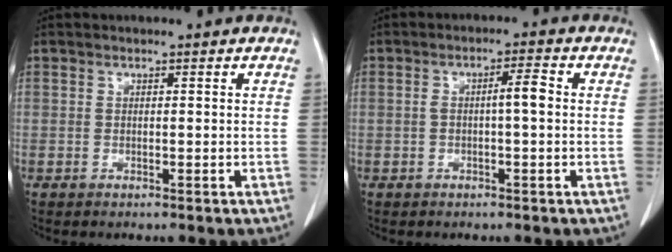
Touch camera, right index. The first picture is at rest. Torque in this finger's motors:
{"motor_torque": [0.15, -0.06, 0.05, 0.02]}